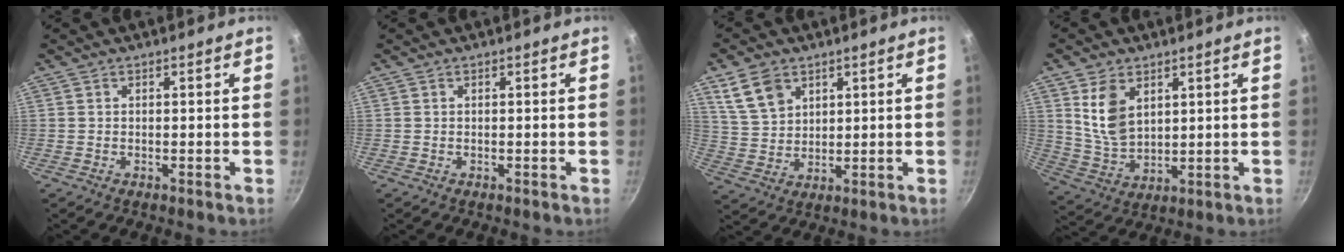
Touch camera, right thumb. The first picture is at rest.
{"total": 0.0}
{"total": 8.1, "force": [4.1, 6.0, 3.4], "torque": [-0.041, -0.011, 0.090]}
{"total": 9.2, "force": [3.4, 6.2, 5.8], "torque": [-0.088, -0.027, 0.080]}